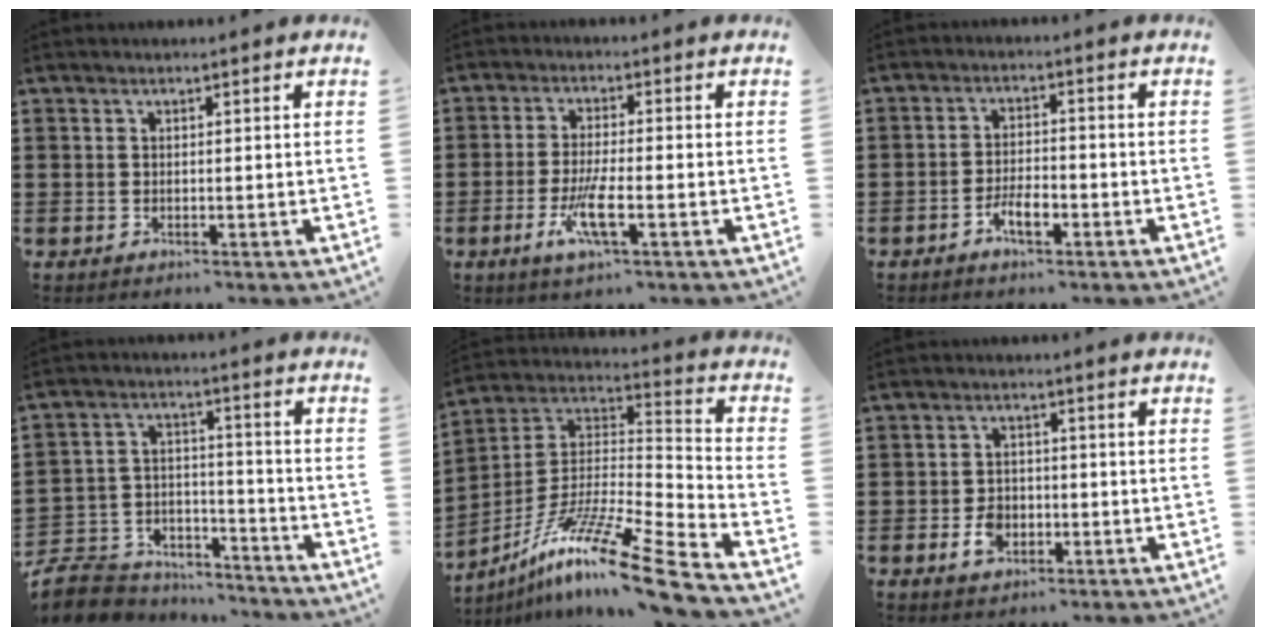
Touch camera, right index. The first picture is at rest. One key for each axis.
{"total": 6.2, "fx": -2.5, "fy": 1.0, "fz": 5.5, "tx": -0.123, "ty": -0.020, "tz": -0.050}
{"total": 4.0, "fx": -2.3, "fy": 1.5, "fz": 3.0, "tx": -0.058, "ty": 0.002, "tz": -0.044}
{"total": 8.6, "fx": -7.9, "fy": 3.1, "fz": 1.3, "tx": -0.044, "ty": 0.015, "tz": -0.158}
{"total": 15.4, "fx": -11.5, "fy": 0.2, "fz": 10.2, "tx": -0.180, "ty": 0.022, "tz": -0.215}
{"total": 3.9, "fx": -1.4, "fy": 2.7, "fz": 2.4, "tx": -0.055, "ty": 0.000, "tz": -0.026}